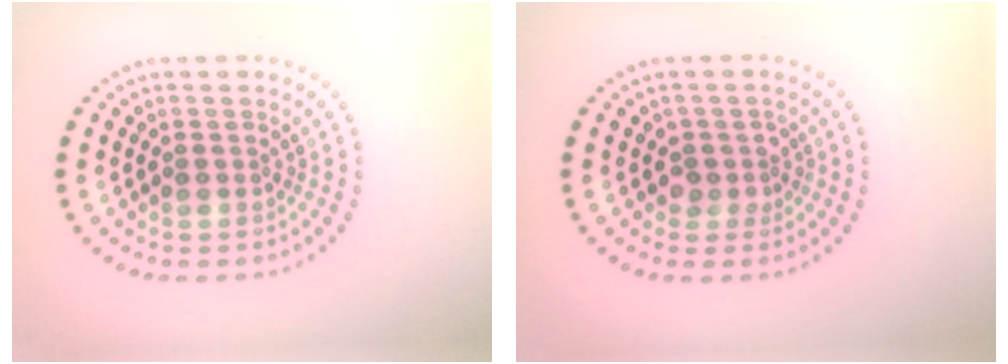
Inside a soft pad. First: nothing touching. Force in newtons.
{"total": 1.9, "press": 1.5, "slide": 1.2}